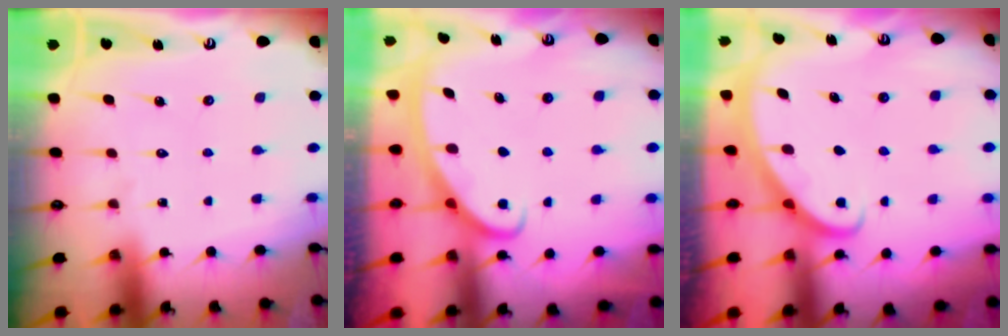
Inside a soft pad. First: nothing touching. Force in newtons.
{"total": 3.0, "press": 2.9, "slide": 0.4}
{"total": 2.6, "press": 2.6, "slide": 0.1}